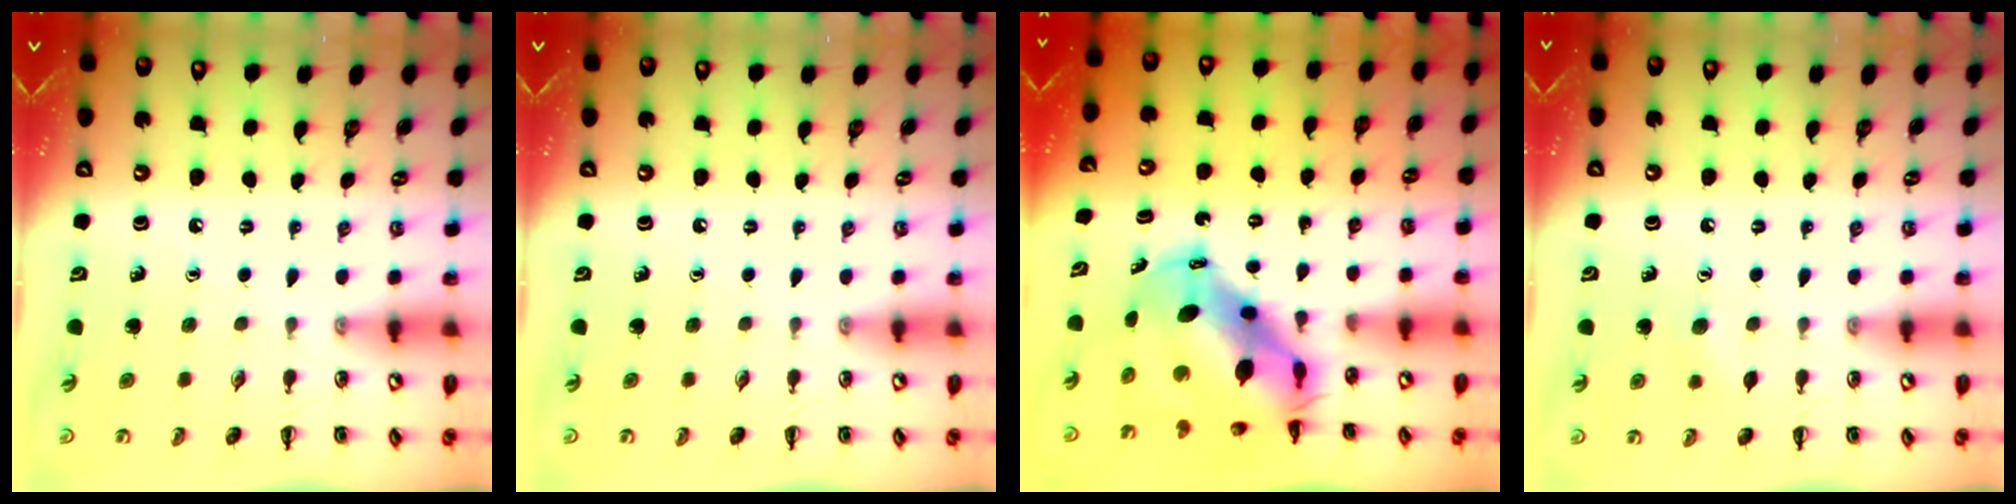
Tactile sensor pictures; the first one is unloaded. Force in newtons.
{"total": 0.0}
{"total": 11.6, "press": 11.2, "slide": 3.0}
{"total": 4.7, "press": 4.5, "slide": 1.3}